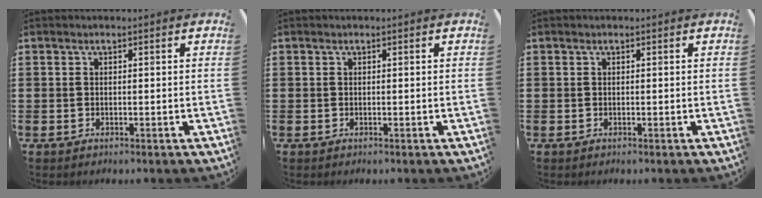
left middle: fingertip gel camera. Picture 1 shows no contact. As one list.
[{"total": 0.0}, {"total": 0.0}]